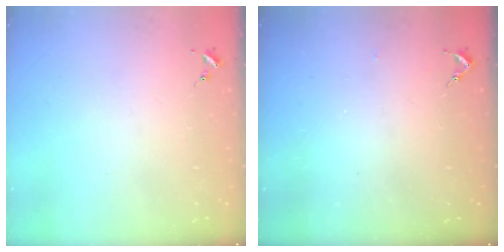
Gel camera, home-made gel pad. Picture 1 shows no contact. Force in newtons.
{"total": 2.6, "press": 2.5, "slide": 0.3}